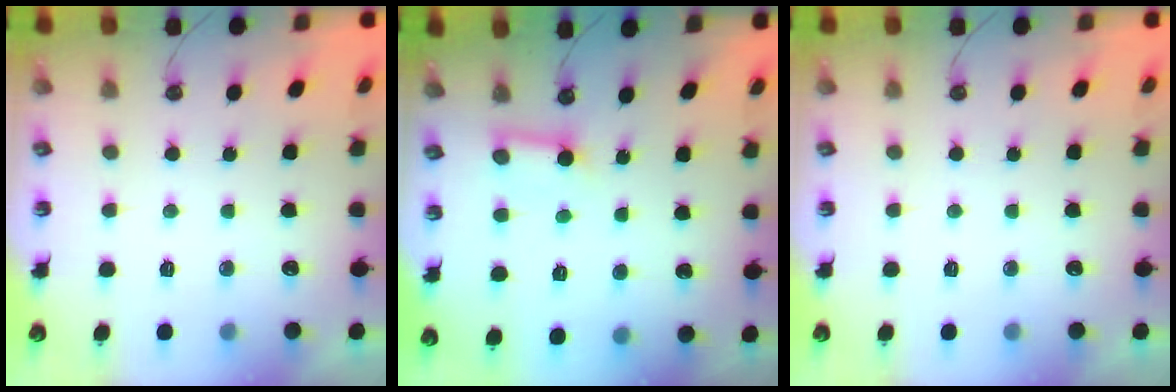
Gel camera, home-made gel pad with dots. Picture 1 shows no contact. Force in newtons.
{"total": 5.4, "press": 5.4, "slide": 0.7}
{"total": 0.0}